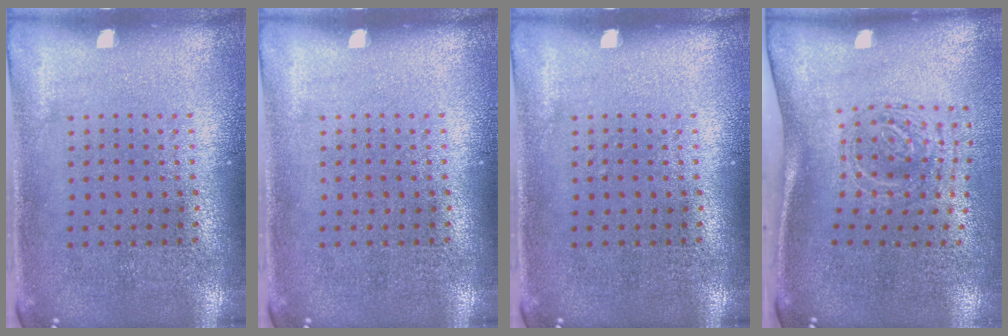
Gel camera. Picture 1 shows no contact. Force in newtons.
{"total": 0.0}
{"total": 0.0}
{"total": 1.9, "press": 1.3, "slide": 1.4}